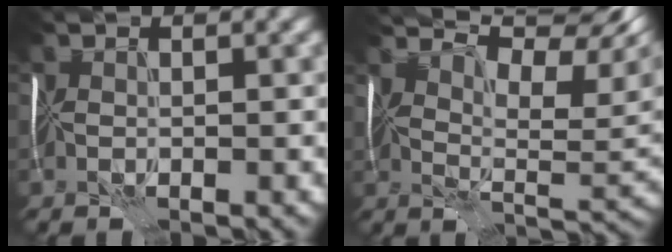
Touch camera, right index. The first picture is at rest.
{"total": 12.6, "force": [8.1, 3.9, 8.9], "torque": [-0.139, 0.018, 0.114]}